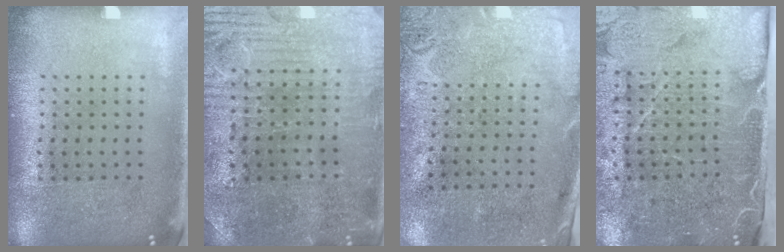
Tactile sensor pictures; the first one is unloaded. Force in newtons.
{"total": 2.2, "press": 2.2, "slide": 0.5}
{"total": 2.9, "press": 2.2, "slide": 1.8}
{"total": 4.9, "press": 4.0, "slide": 2.9}